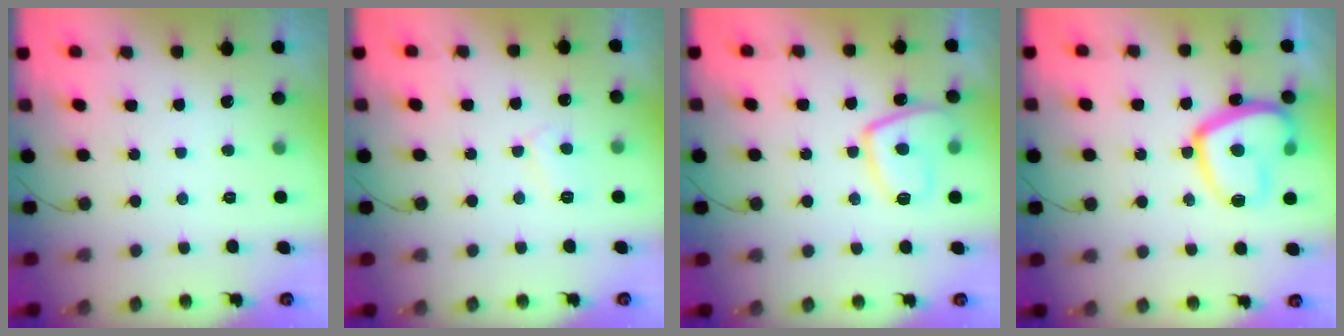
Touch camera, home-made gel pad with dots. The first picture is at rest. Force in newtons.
{"total": 5.5, "press": 5.5, "slide": 0.4}
{"total": 9.8, "press": 9.7, "slide": 1.1}
{"total": 16.8, "press": 16.7, "slide": 1.5}